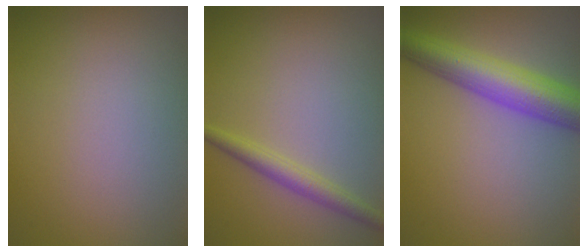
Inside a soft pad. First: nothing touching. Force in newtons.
{"total": 2.1, "press": 2.1, "slide": 0.1}
{"total": 6.5, "press": 6.5, "slide": 0.1}